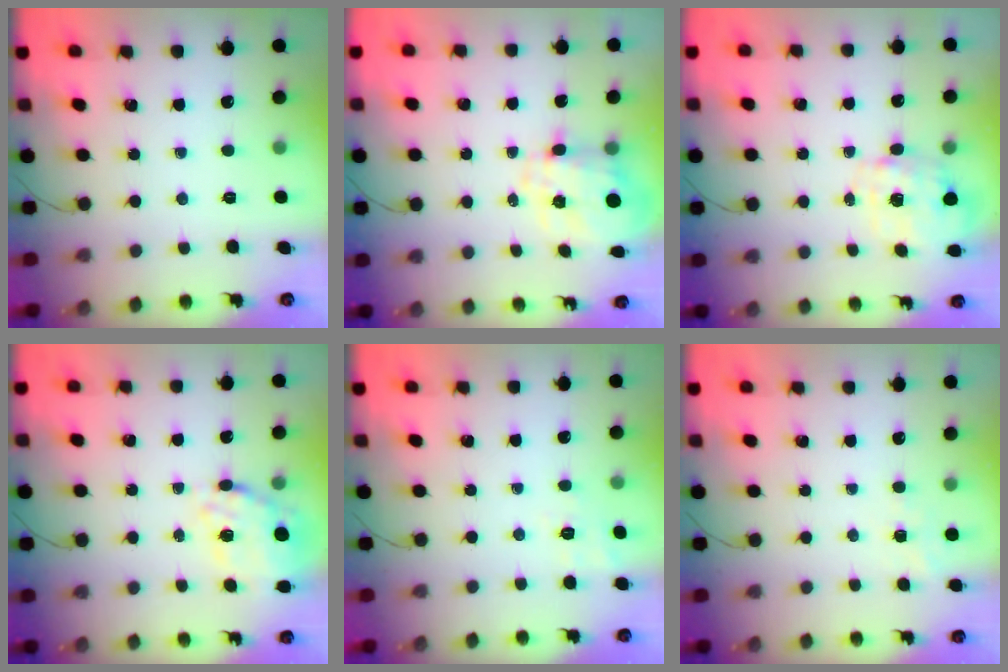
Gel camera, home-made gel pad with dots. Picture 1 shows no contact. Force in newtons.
{"total": 6.7, "press": 6.6, "slide": 1.5}
{"total": 2.8, "press": 2.6, "slide": 0.9}
{"total": 17.5, "press": 17.2, "slide": 3.4}
{"total": 2.9, "press": 1.7, "slide": 2.3}
{"total": 5.3, "press": 5.0, "slide": 1.7}